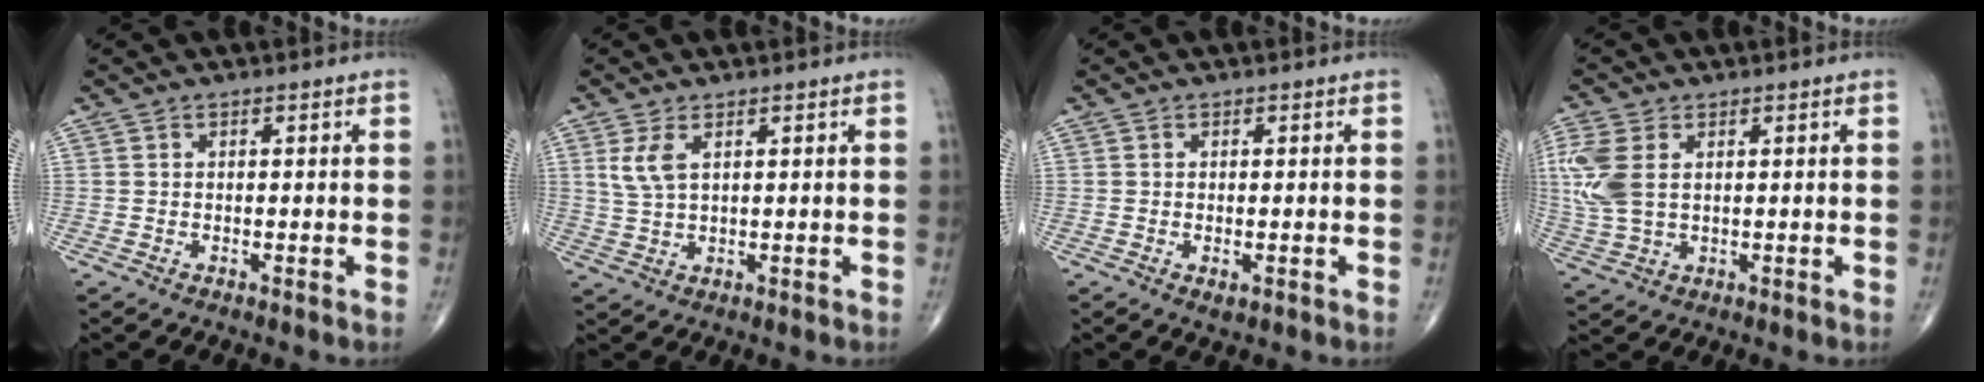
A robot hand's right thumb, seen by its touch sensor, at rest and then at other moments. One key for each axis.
{"total": 4.1, "fx": 1.7, "fy": 1.9, "fz": 3.3, "tx": -0.072, "ty": -0.002, "tz": 0.042}
{"total": 1.4, "fx": -0.5, "fy": 0.6, "fz": 1.1, "tx": -0.015, "ty": -0.004, "tz": -0.005}
{"total": 9.3, "fx": 2.0, "fy": 5.8, "fz": 7.1, "tx": -0.183, "ty": 0.002, "tz": 0.048}